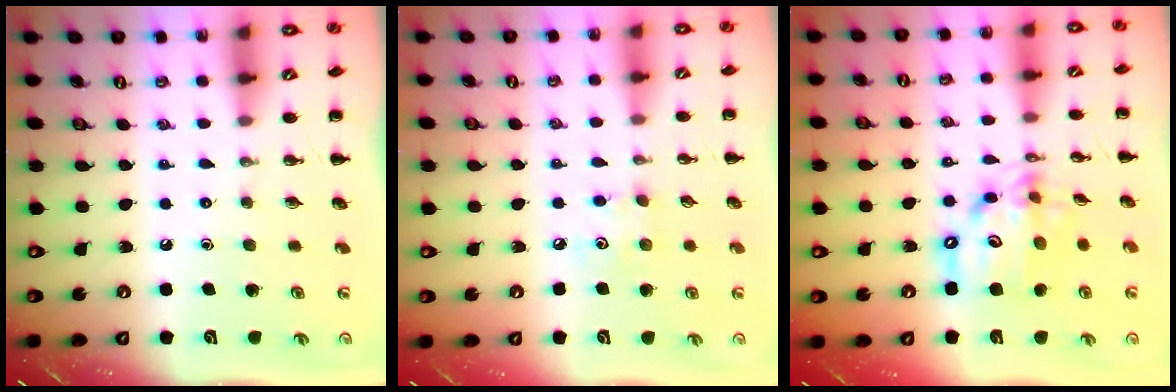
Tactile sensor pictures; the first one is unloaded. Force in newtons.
{"total": 4.2, "press": 4.1, "slide": 0.9}
{"total": 14.8, "press": 14.4, "slide": 3.5}